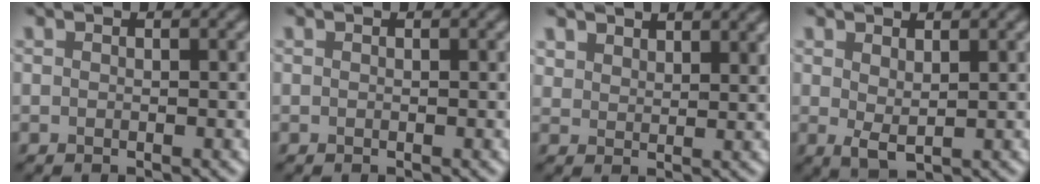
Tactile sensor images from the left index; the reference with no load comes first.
{"total": 0.0}
{"total": 3.5, "force": [3.0, 1.5, 1.1], "torque": [-0.033, 0.003, 0.054]}
{"total": 1.7, "force": [0.8, 0.6, 1.4], "torque": [-0.031, -0.008, 0.019]}